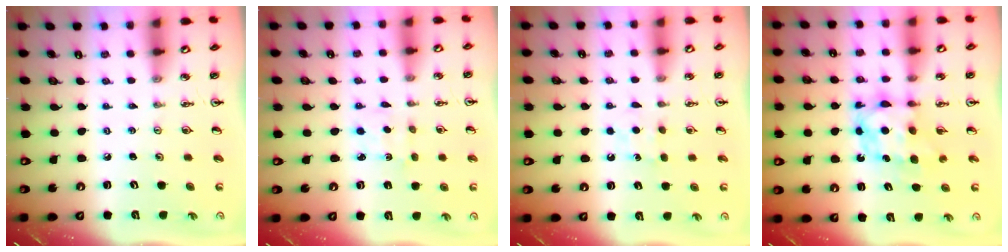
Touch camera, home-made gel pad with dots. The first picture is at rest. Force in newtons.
{"total": 3.0, "press": 3.0, "slide": 0.4}
{"total": 6.1, "press": 6.1, "slide": 0.8}
{"total": 6.5, "press": 6.5, "slide": 0.5}